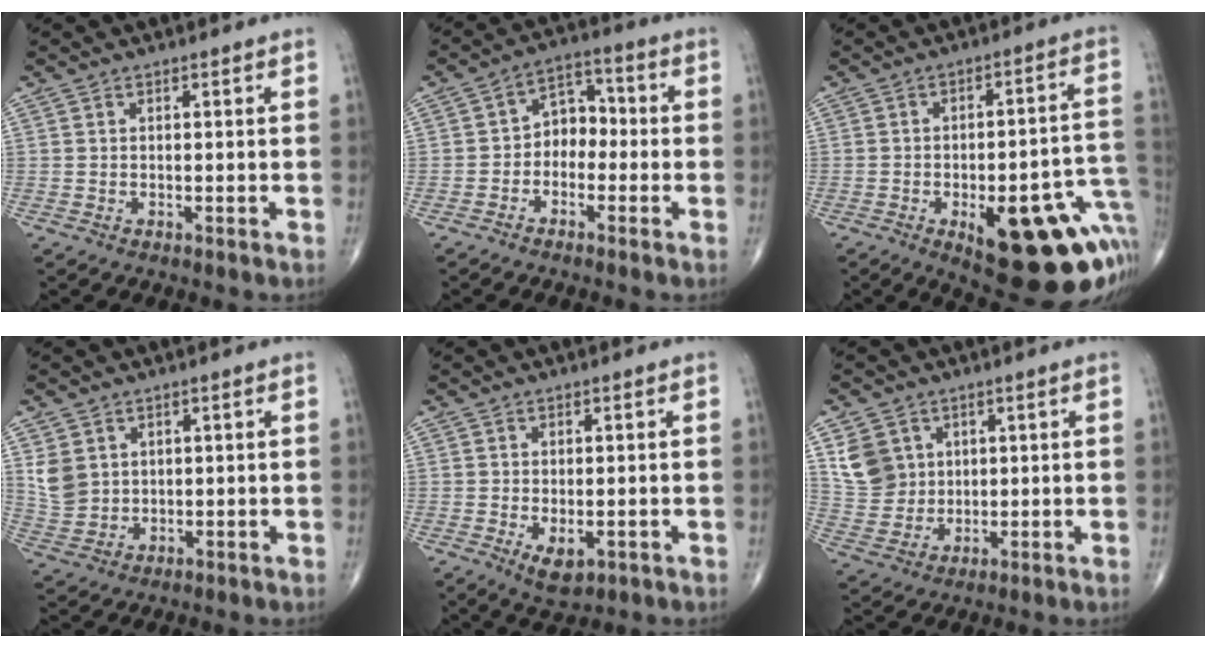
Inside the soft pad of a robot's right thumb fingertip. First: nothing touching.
{"total": 6.5, "force": [-1.5, 4.9, 3.9], "torque": [-0.031, 0.036, -0.043]}
{"total": 24.7, "force": [-8.7, 9.0, 21.3], "torque": [-0.188, 0.033, -0.092]}
{"total": 5.5, "force": [1.8, 4.5, 2.6], "torque": [-0.041, -0.010, 0.049]}
{"total": 4.1, "force": [-1.4, 2.1, 3.2], "torque": [-0.052, -0.009, -0.016]}
{"total": 8.2, "force": [3.0, 6.9, 3.2], "torque": [-0.042, -0.010, 0.067]}